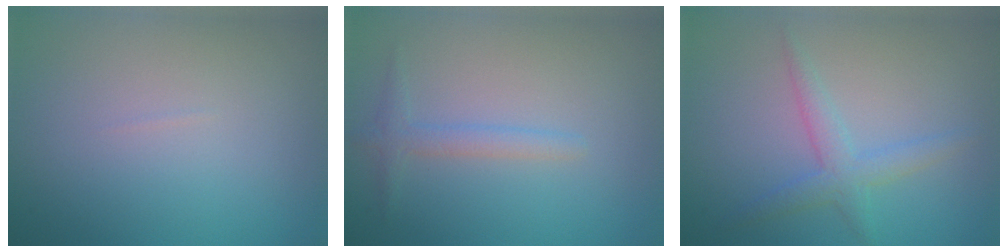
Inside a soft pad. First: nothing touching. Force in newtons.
{"total": 1.6, "press": 1.6, "slide": 0.1}
{"total": 2.4, "press": 2.4, "slide": 0.1}